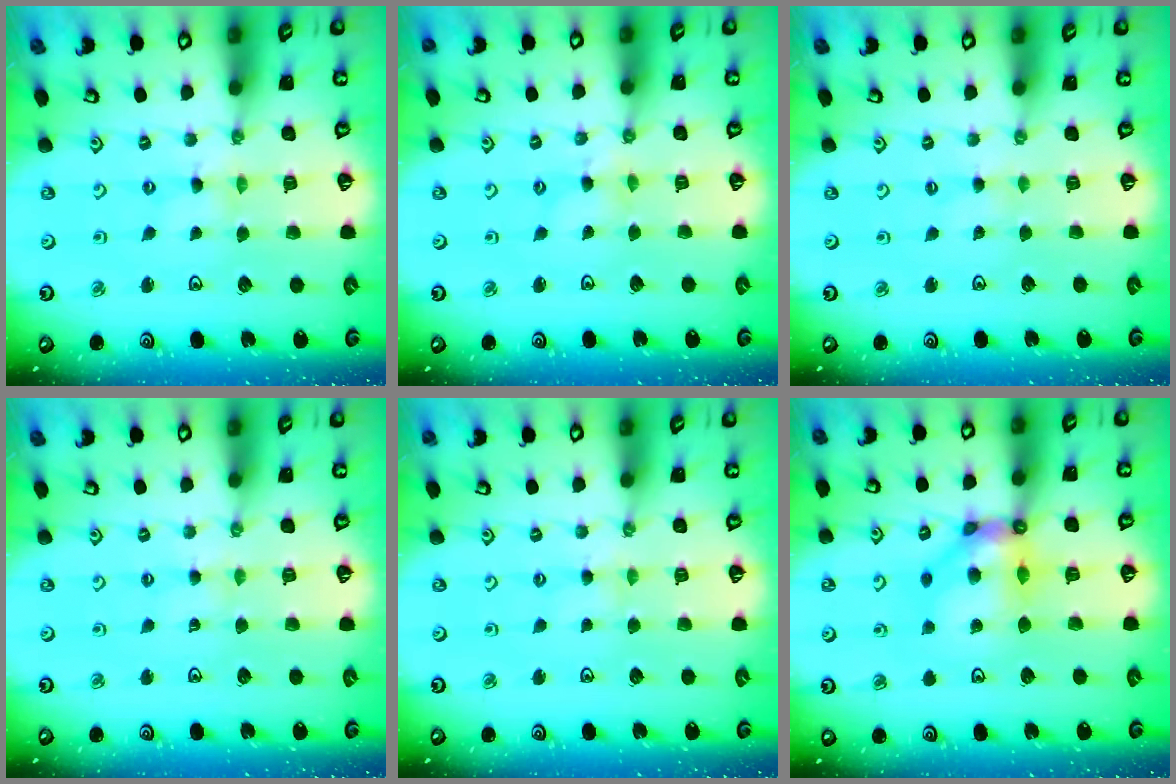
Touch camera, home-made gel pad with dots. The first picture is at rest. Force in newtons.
{"total": 1.7, "press": 1.7, "slide": 0.3}
{"total": 0.0}
{"total": 1.7, "press": 1.6, "slide": 0.4}
{"total": 1.4, "press": 1.4, "slide": 0.3}
{"total": 10.6, "press": 10.6, "slide": 1.3}